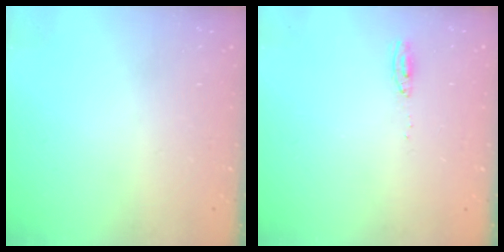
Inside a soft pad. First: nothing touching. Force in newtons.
{"total": 4.6, "press": 4.4, "slide": 1.3}